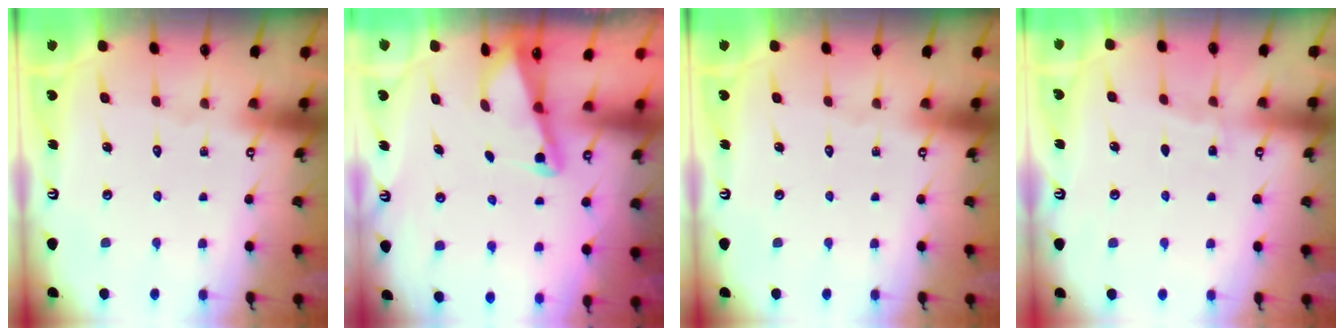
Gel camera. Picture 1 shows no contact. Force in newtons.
{"total": 2.1, "press": 2.1, "slide": 0.3}
{"total": 0.0}
{"total": 3.9, "press": 3.9, "slide": 0.5}